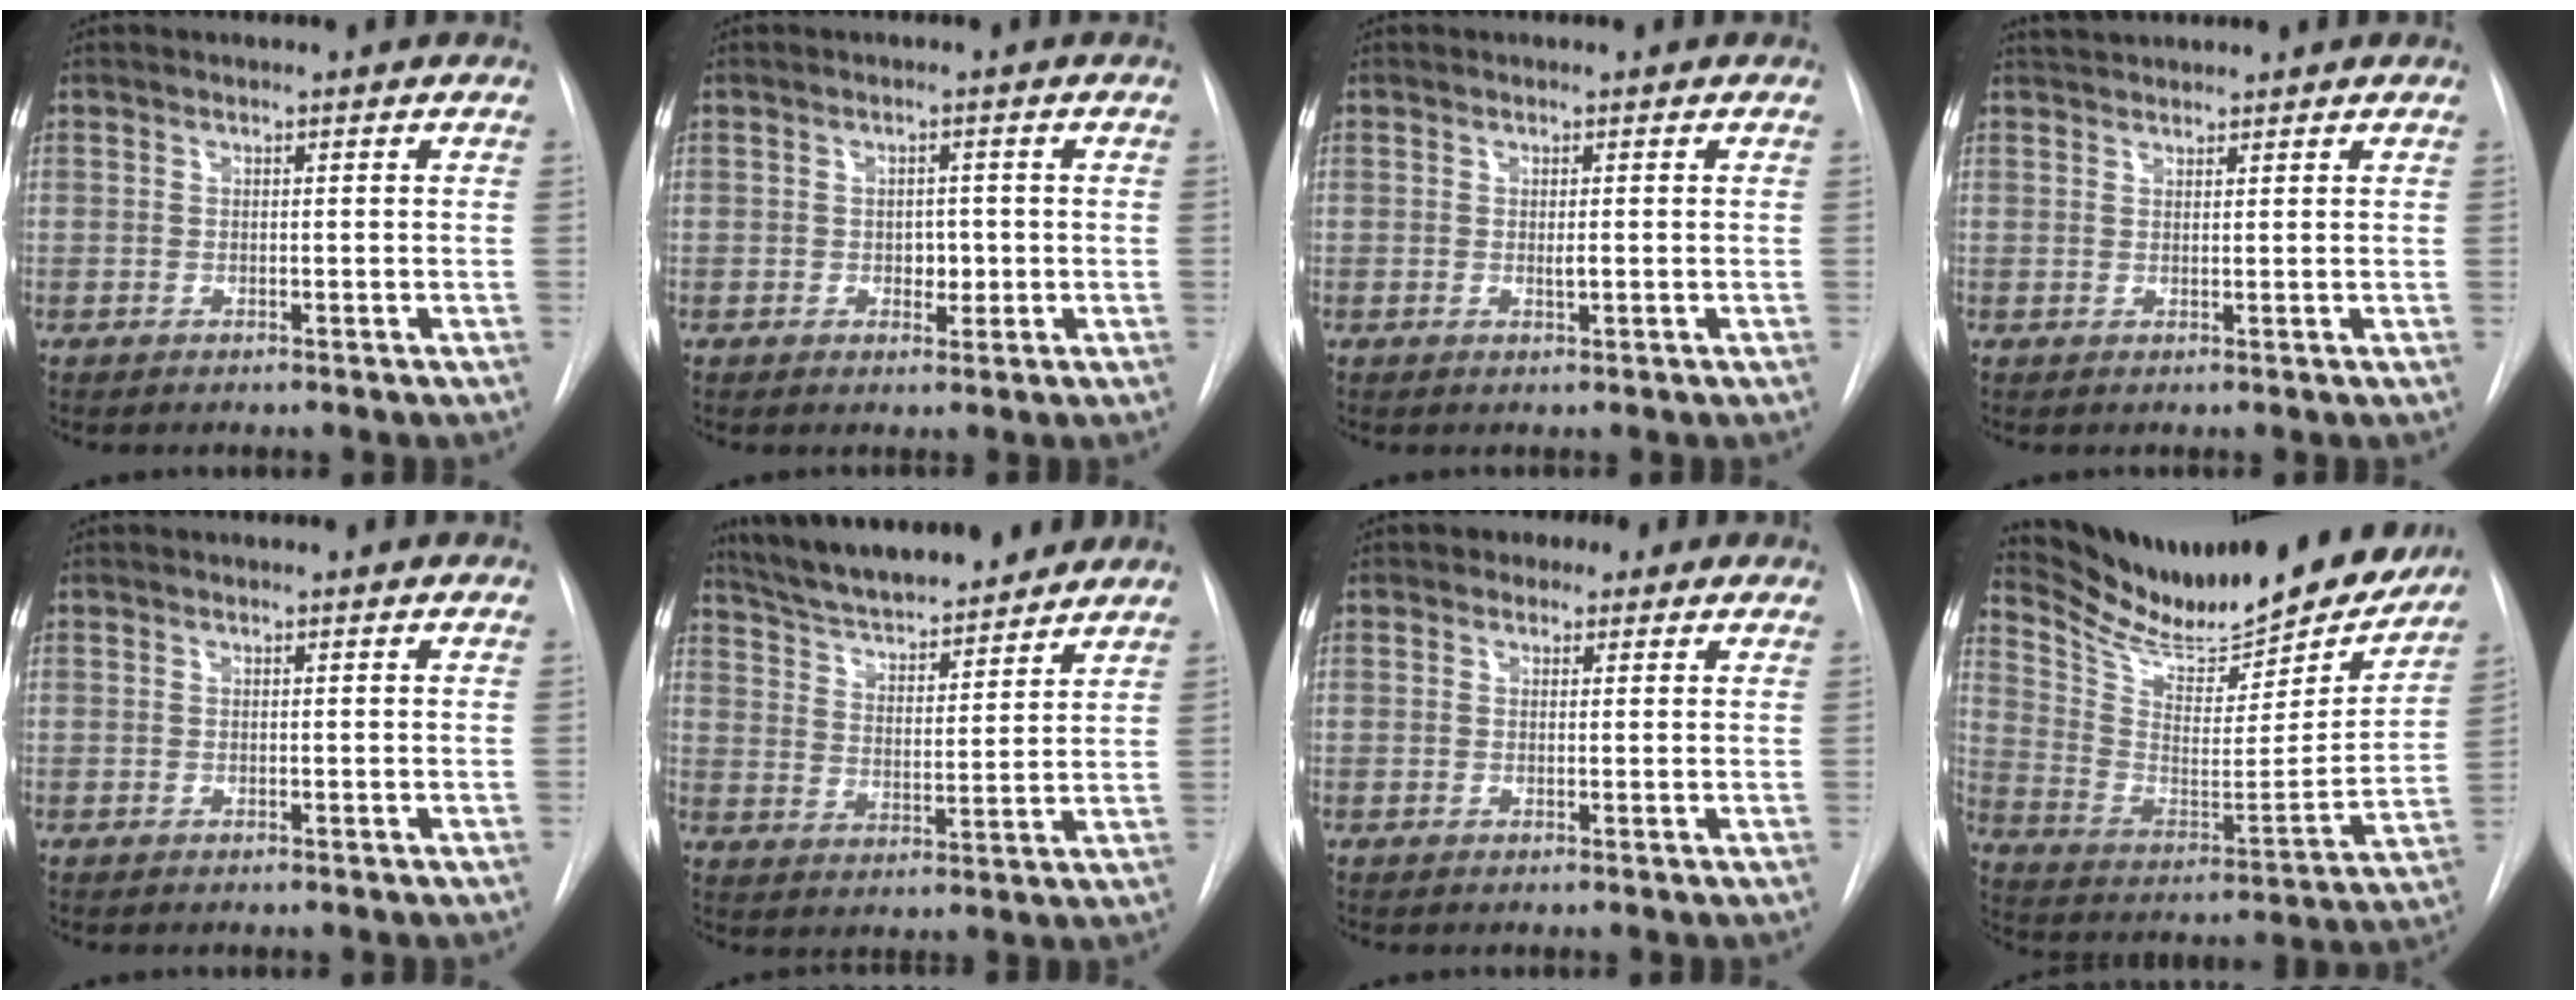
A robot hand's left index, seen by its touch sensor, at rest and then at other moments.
{"total": 2.2, "force": [-0.6, 1.5, 1.6], "torque": [-0.019, -0.003, -0.006]}
{"total": 0.8, "force": [-0.2, 0.1, 0.8], "torque": [-0.016, -0.008, -0.004]}
{"total": 3.2, "force": [3.0, 0.5, 0.8], "torque": [-0.015, 0.028, 0.054]}
{"total": 0.0}
{"total": 17.5, "force": [15.7, 3.0, 7.1], "torque": [-0.119, 0.010, 0.245]}
{"total": 2.7, "force": [1.4, 2.1, 1.0], "torque": [-0.014, 0.010, 0.015]}
{"total": 24.5, "force": [22.3, 5.2, 8.5], "torque": [-0.141, -0.062, 0.327]}